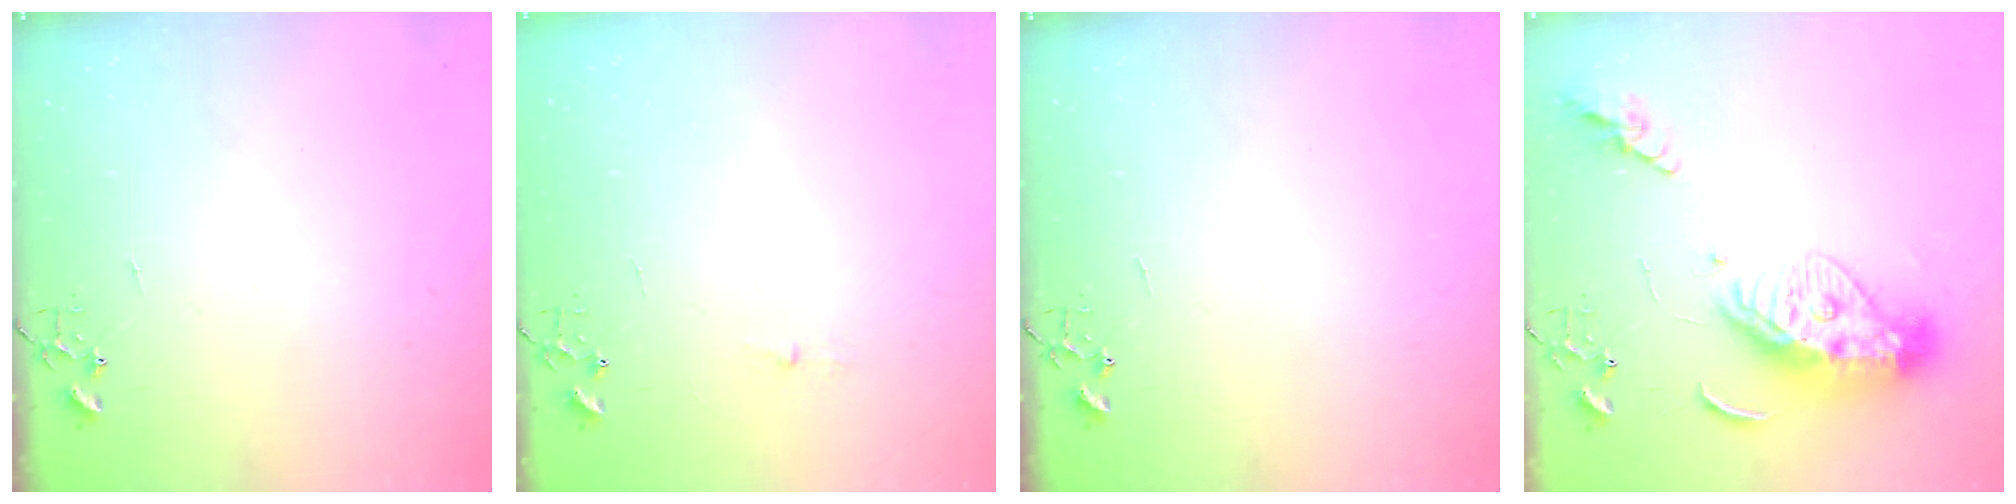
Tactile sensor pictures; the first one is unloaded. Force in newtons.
{"total": 2.6, "press": 2.5, "slide": 0.4}
{"total": 0.0}
{"total": 14.7, "press": 14.6, "slide": 1.6}